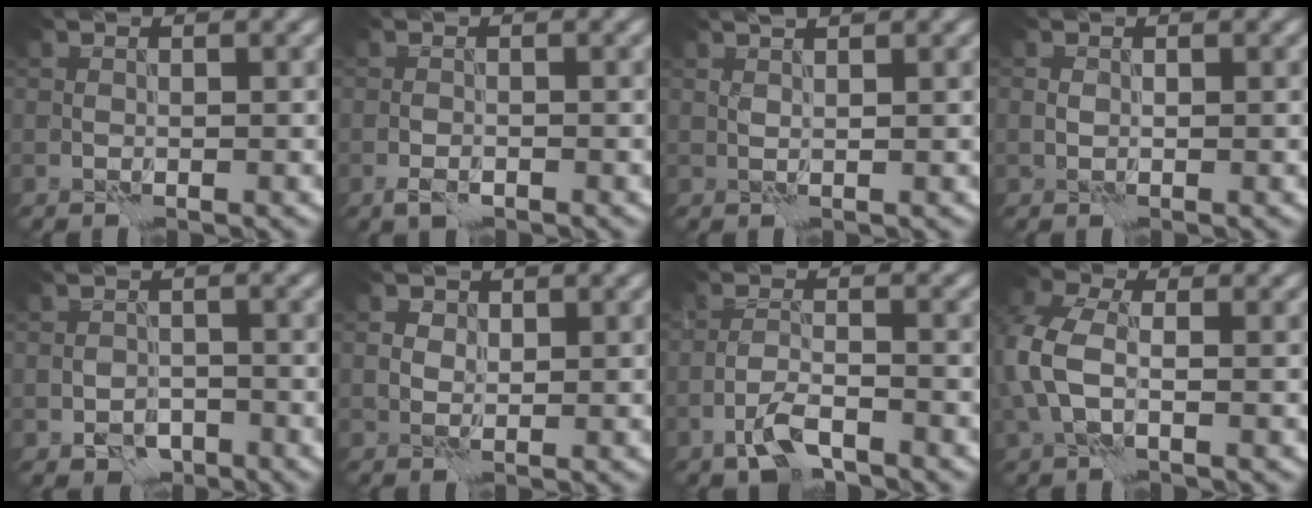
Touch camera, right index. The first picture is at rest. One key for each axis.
{"total": 1.4, "fx": -0.9, "fy": 0.7, "fz": 0.9, "tx": -0.021, "ty": -0.001, "tz": -0.019}
{"total": 1.7, "fx": 1.4, "fy": 0.3, "fz": 0.9, "tx": -0.015, "ty": -0.003, "tz": 0.014}
{"total": 0.0}
{"total": 2.6, "fx": -1.4, "fy": 1.9, "fz": 1.1, "tx": -0.015, "ty": -0.003, "tz": -0.026}
{"total": 1.4, "fx": 0.6, "fy": 1.2, "fz": 0.5, "tx": -0.012, "ty": 0.002, "tz": 0.007}
{"total": 3.2, "fx": -2.3, "fy": 1.0, "fz": 2.0, "tx": -0.044, "ty": 0.005, "tz": -0.051}
{"total": 5.8, "fx": -0.3, "fy": 3.9, "fz": 4.3, "tx": -0.121, "ty": 0.004, "tz": -0.018}